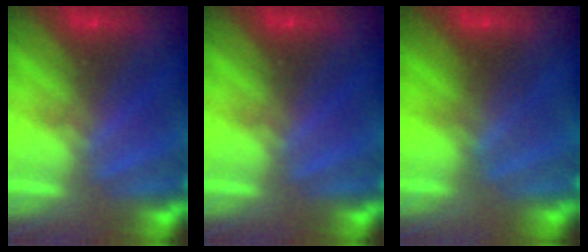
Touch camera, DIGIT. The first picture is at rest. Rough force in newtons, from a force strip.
{"total": 0.0}
{"total": 2.7}